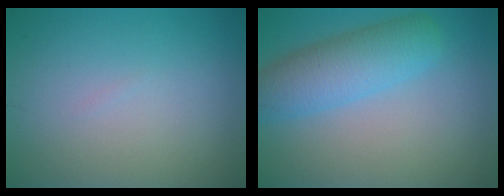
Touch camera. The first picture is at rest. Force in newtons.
{"total": 5.2, "press": 5.2, "slide": 0.1}